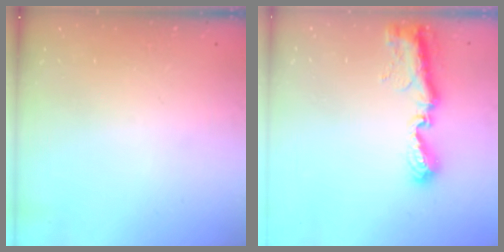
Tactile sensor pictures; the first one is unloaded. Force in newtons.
{"total": 9.9, "press": 9.9, "slide": 0.7}